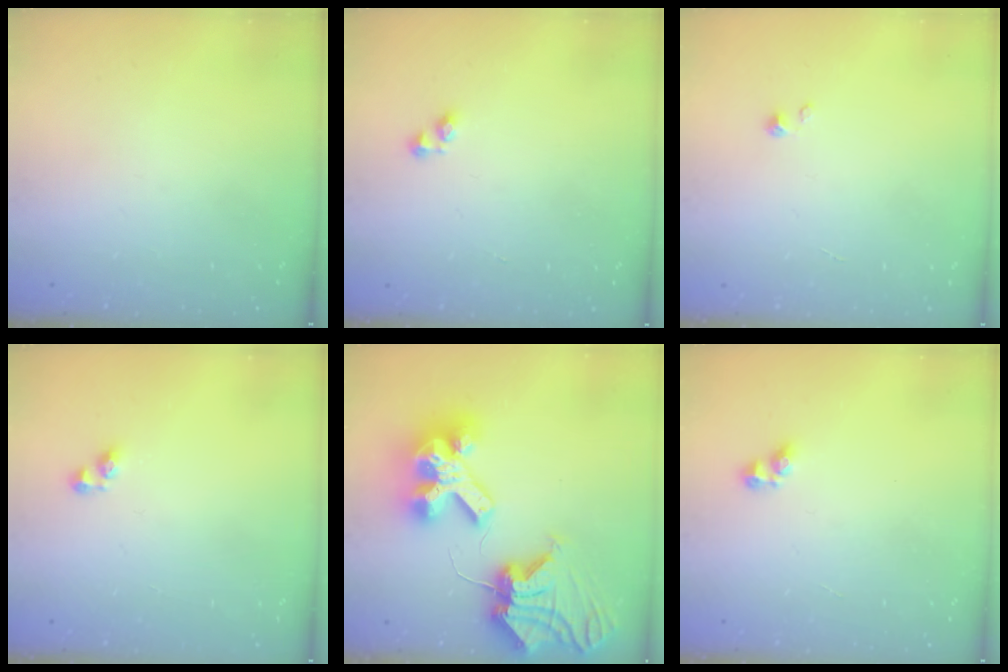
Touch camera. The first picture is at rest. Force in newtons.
{"total": 2.0, "press": 2.0, "slide": 0.5}
{"total": 0.6, "press": 0.6, "slide": 0.1}
{"total": 3.0, "press": 3.0, "slide": 0.4}
{"total": 18.4, "press": 18.3, "slide": 2.2}
{"total": 2.8, "press": 2.6, "slide": 1.1}